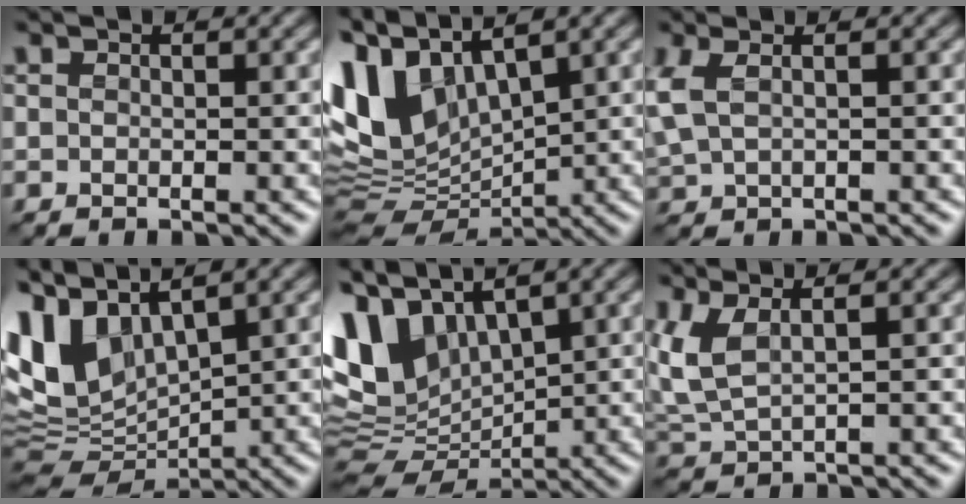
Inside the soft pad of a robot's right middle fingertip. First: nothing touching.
{"total": 9.4, "force": [2.8, 5.7, 6.9], "torque": [-0.171, 0.005, 0.047]}
{"total": 3.2, "force": [0.5, 1.8, 2.6], "torque": [-0.079, 0.003, 0.017]}
{"total": 8.5, "force": [2.9, 5.0, 6.2], "torque": [-0.152, 0.003, 0.050]}
{"total": 10.8, "force": [2.8, 7.3, 7.5], "torque": [-0.169, 0.013, 0.068]}
{"total": 3.2, "force": [1.2, 1.1, 2.7], "torque": [-0.076, 0.005, 0.031]}